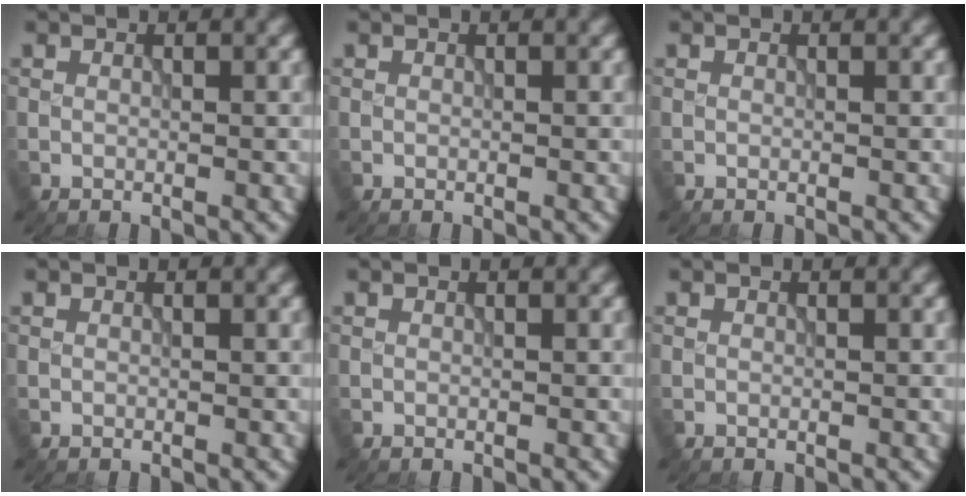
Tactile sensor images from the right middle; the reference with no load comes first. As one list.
[{"total": 0.0}, {"total": 0.0}, {"total": 0.0}, {"total": 0.0}, {"total": 0.0}]